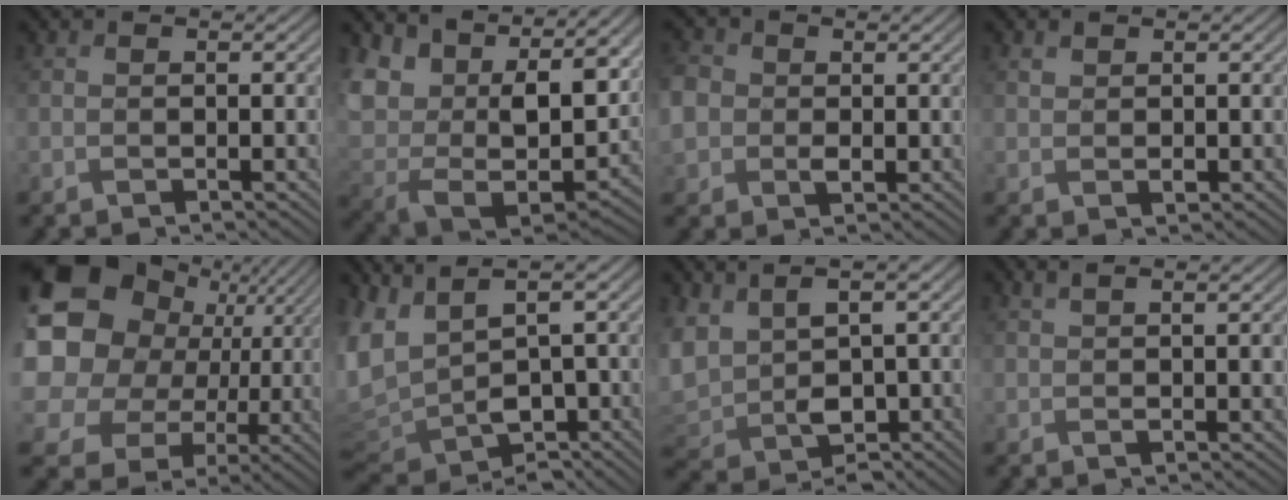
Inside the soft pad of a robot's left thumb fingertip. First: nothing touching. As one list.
[{"total": 14.8, "force": [7.7, 8.5, 9.3], "torque": [-0.243, 0.000, 0.146]}, {"total": 5.7, "force": [0.2, 4.8, 3.1], "torque": [-0.100, -0.002, -0.002]}, {"total": 1.4, "force": [0.7, 0.9, 0.7], "torque": [-0.013, -0.001, 0.015]}, {"total": 22.8, "force": [6.1, 18.6, 11.7], "torque": [-0.292, 0.023, 0.098]}, {"total": 9.9, "force": [-0.2, 6.5, 7.5], "torque": [-0.199, -0.023, 0.003]}, {"total": 8.4, "force": [1.1, 6.0, 5.8], "torque": [-0.154, -0.027, 0.029]}, {"total": 2.4, "force": [1.1, 0.5, 2.1], "torque": [-0.037, 0.003, 0.023]}]